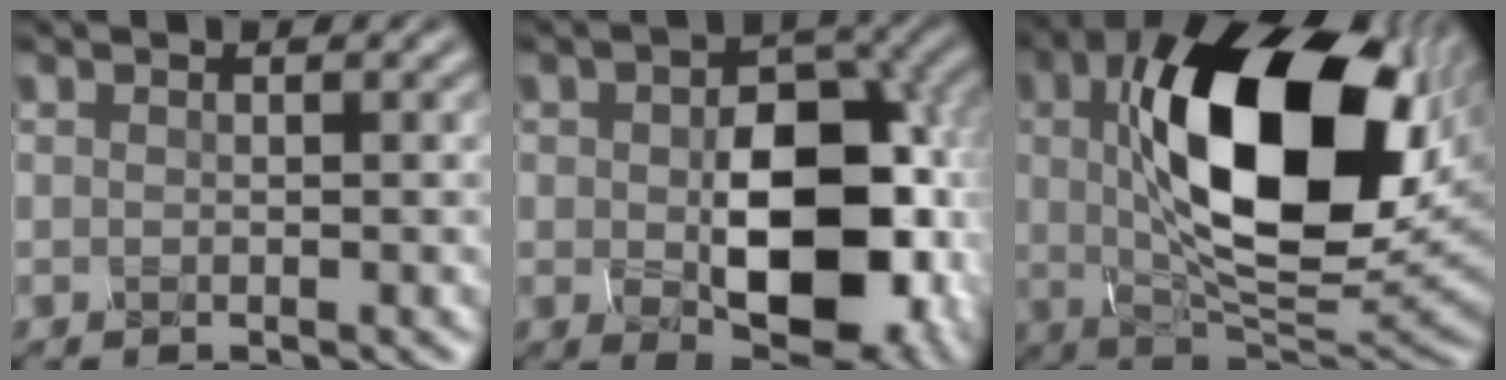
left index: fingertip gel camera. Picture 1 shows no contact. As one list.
[{"total": 11.6, "force": [-1.1, 7.0, 9.2], "torque": [-0.141, -0.014, -0.003]}, {"total": 16.4, "force": [3.0, 7.9, 14.1], "torque": [-0.234, 0.003, 0.051]}]